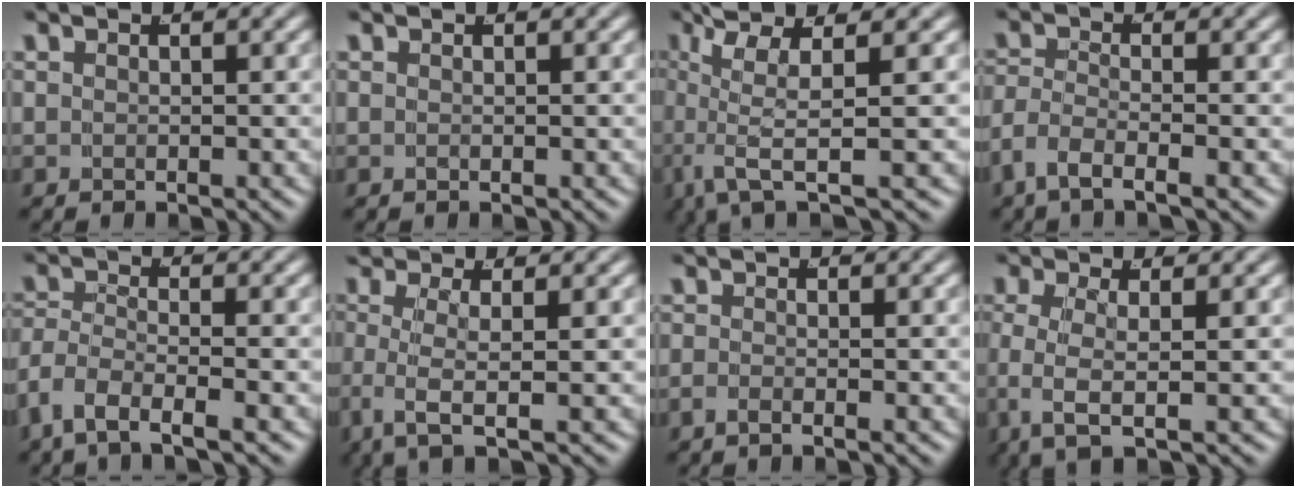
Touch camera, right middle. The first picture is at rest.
{"total": 0.0}
{"total": 6.4, "force": [0.6, 2.0, 6.0], "torque": [-0.127, -0.016, 0.021]}
{"total": 3.2, "force": [-2.0, 1.3, 2.2], "torque": [-0.060, -0.021, -0.027]}
{"total": 4.3, "force": [-2.4, 2.5, 2.6], "torque": [-0.083, -0.033, -0.030]}
{"total": 3.8, "force": [-0.2, 0.9, 3.6], "torque": [-0.089, -0.015, 0.003]}
{"total": 1.2, "force": [-1.0, 0.1, 0.7], "torque": [-0.019, -0.006, -0.016]}
{"total": 4.3, "force": [0.3, 2.0, 3.8], "torque": [-0.094, -0.011, 0.008]}